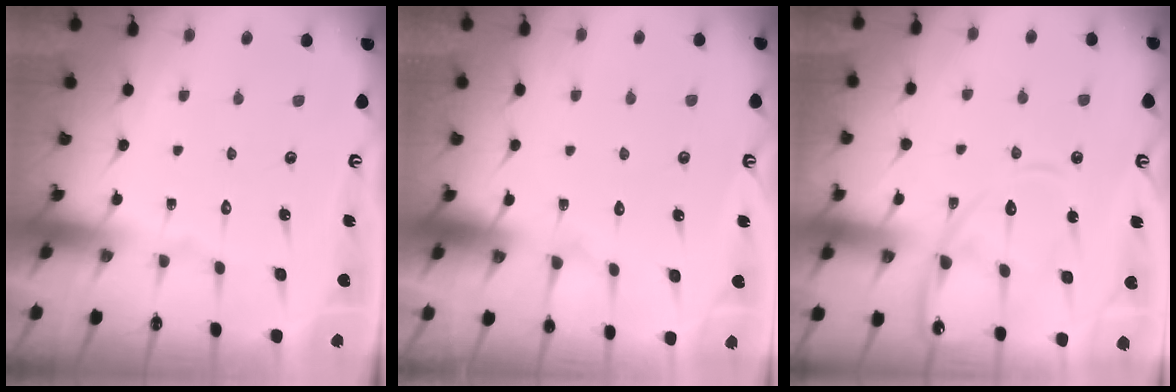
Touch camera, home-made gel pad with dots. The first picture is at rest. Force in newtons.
{"total": 3.9, "press": 3.9, "slide": 0.4}
{"total": 13.3, "press": 13.3, "slide": 1.3}